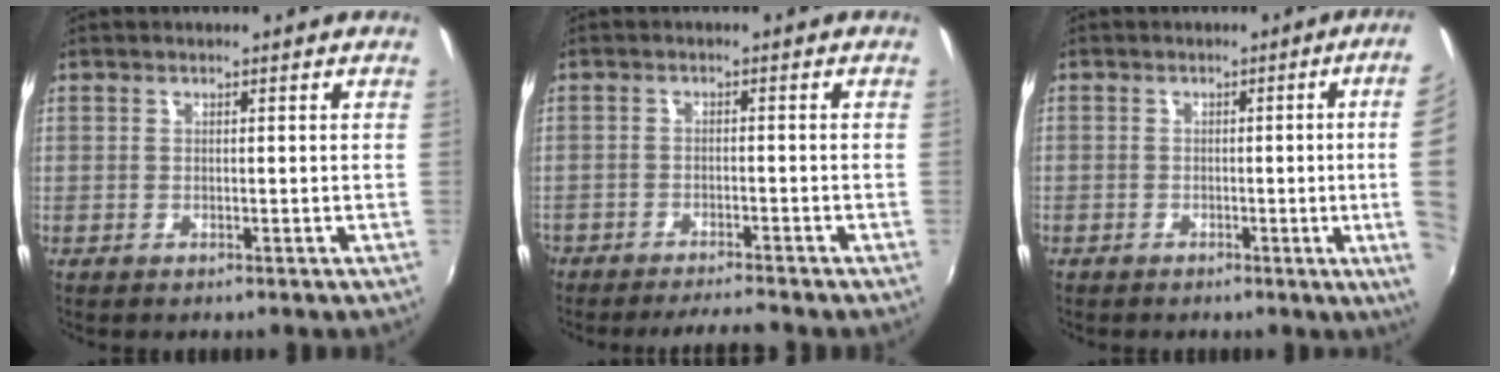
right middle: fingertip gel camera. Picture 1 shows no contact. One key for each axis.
{"total": 5.5, "fx": -5.1, "fy": 0.7, "fz": 1.9, "tx": -0.056, "ty": -0.003, "tz": -0.081}
{"total": 10.4, "fx": -0.4, "fy": -0.4, "fz": 10.4, "tx": -0.101, "ty": 0.000, "tz": -0.005}